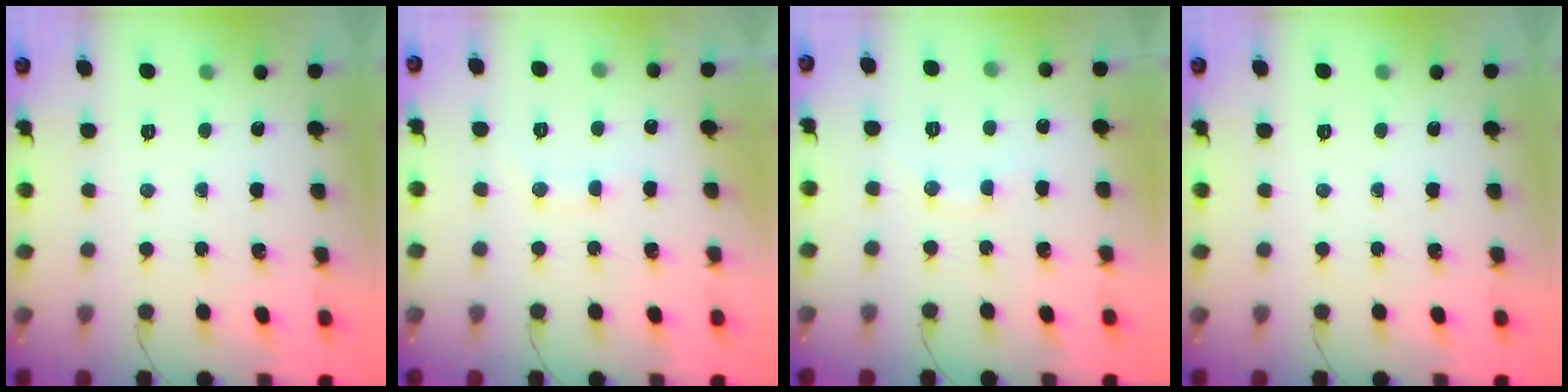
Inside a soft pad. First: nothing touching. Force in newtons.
{"total": 6.3, "press": 6.3, "slide": 0.8}
{"total": 5.6, "press": 5.5, "slide": 1.1}
{"total": 0.0}